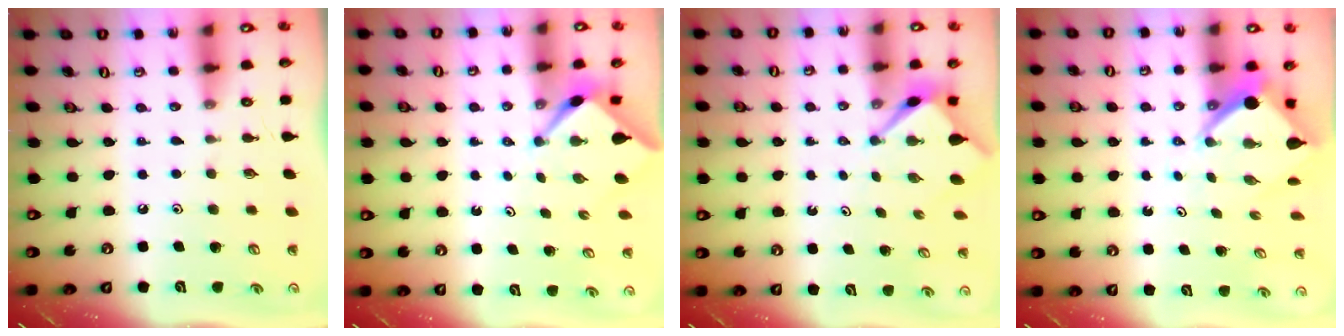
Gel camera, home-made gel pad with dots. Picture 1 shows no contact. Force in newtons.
{"total": 2.5, "press": 2.4, "slide": 0.4}
{"total": 3.2, "press": 3.2, "slide": 0.2}
{"total": 6.3, "press": 6.3, "slide": 0.5}